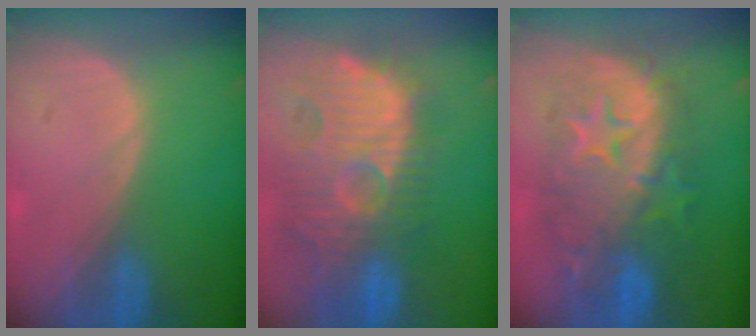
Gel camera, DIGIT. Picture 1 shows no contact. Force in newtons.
{"total": 13.8, "press": 12.3, "slide": 6.4}
{"total": 12.3, "press": 12.2, "slide": 1.1}